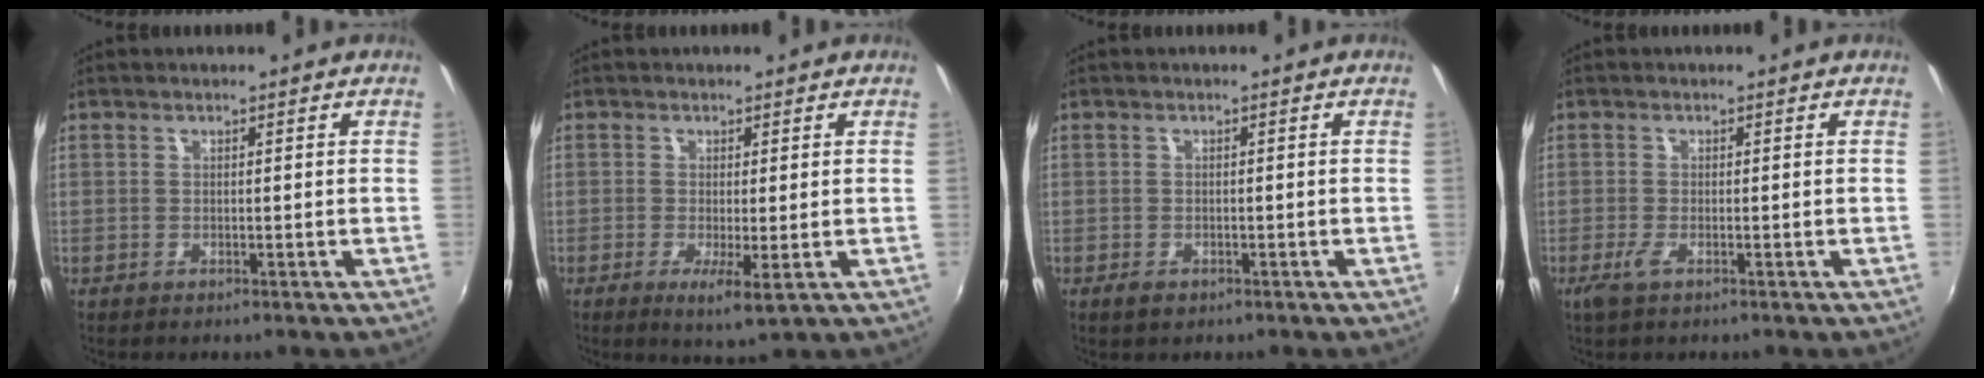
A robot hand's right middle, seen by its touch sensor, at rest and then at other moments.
{"total": 3.7, "force": [-0.8, 0.2, 3.6], "torque": [-0.071, -0.013, -0.013]}
{"total": 1.6, "force": [-1.0, 1.0, 0.9], "torque": [-0.015, -0.003, -0.017]}
{"total": 2.1, "force": [-1.1, 0.4, 1.8], "torque": [-0.037, -0.007, -0.020]}